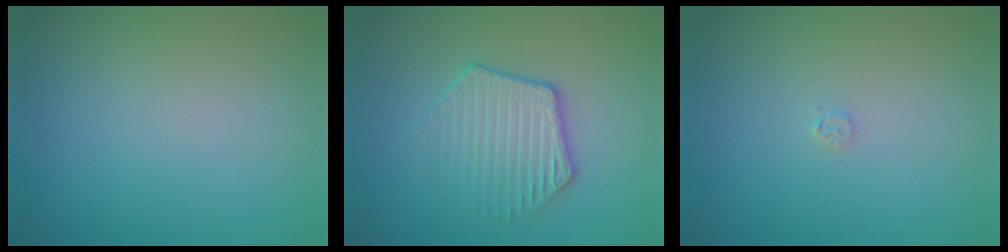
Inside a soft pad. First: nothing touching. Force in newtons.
{"total": 3.6, "press": 3.2, "slide": 1.6}
{"total": 0.5, "press": 0.5, "slide": 0.1}